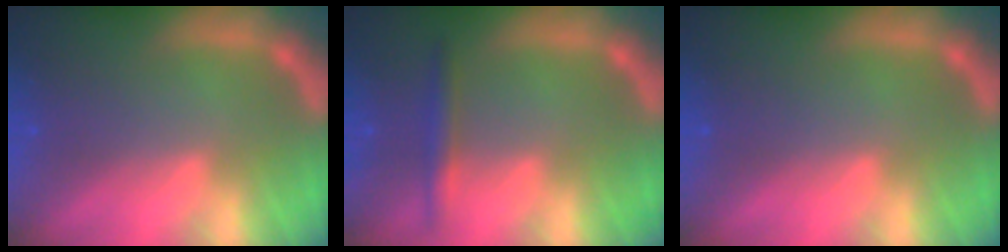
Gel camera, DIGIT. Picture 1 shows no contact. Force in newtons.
{"total": 2.4}
{"total": 0.0}